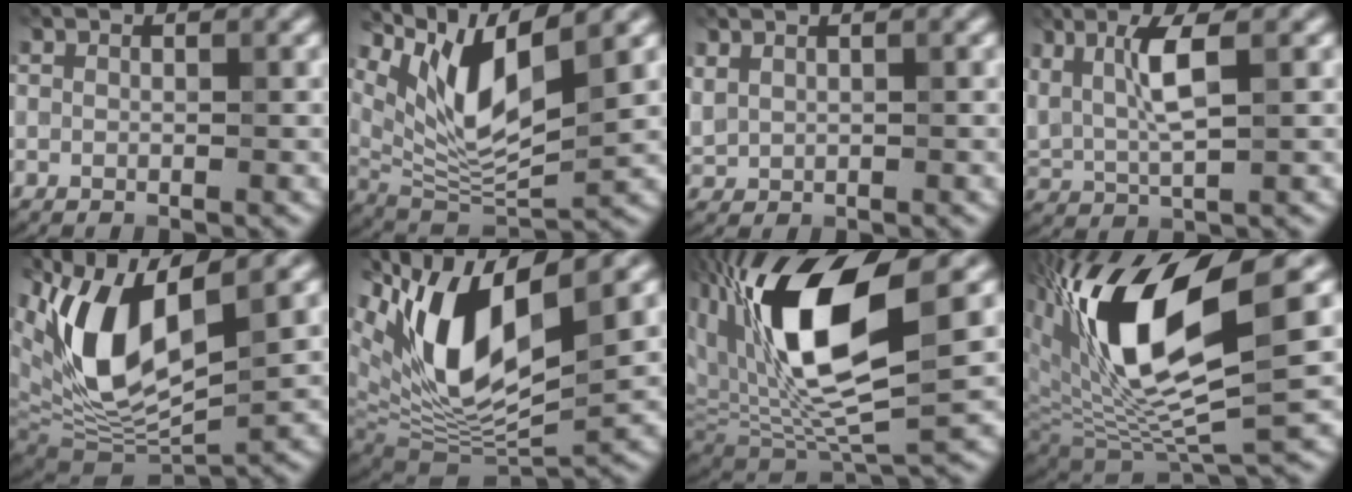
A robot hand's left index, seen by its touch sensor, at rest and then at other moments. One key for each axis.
{"total": 8.6, "fx": 4.1, "fy": 2.6, "fz": 7.0, "tx": -0.139, "ty": -0.011, "tz": 0.081}
{"total": 0.9, "fx": 0.8, "fy": 0.4, "fz": 0.3, "tx": -0.011, "ty": 0.001, "tz": 0.020}
{"total": 4.3, "fx": 1.5, "fy": 1.0, "fz": 4.0, "tx": -0.085, "ty": -0.003, "tz": 0.032}
{"total": 11.2, "fx": 3.6, "fy": 5.0, "fz": 9.4, "tx": -0.194, "ty": -0.005, "tz": 0.067}
{"total": 12.9, "fx": 4.2, "fy": 5.5, "fz": 10.9, "tx": -0.211, "ty": -0.003, "tz": 0.076}
{"total": 13.3, "fx": 2.6, "fy": 5.1, "fz": 12.0, "tx": -0.218, "ty": -0.001, "tz": 0.043}
{"total": 13.1, "fx": 3.5, "fy": 5.1, "fz": 11.6, "tx": -0.218, "ty": -0.008, "tz": 0.063}